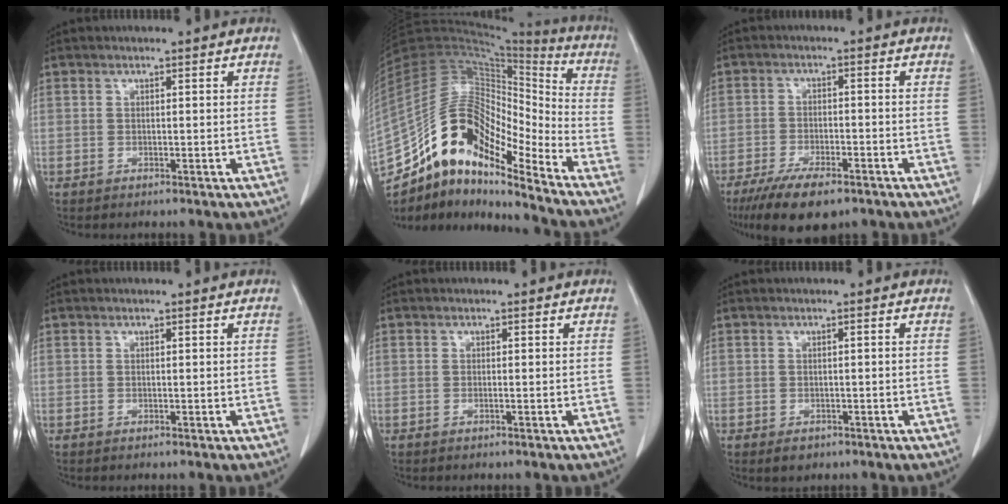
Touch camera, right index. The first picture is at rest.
{"total": 19.1, "force": [-13.8, 5.6, 11.9], "torque": [-0.216, 0.052, -0.245]}
{"total": 9.2, "force": [-6.4, 2.9, 5.8], "torque": [-0.097, -0.013, -0.105]}
{"total": 0.0}
{"total": 0.0}
{"total": 1.7, "force": [-1.0, 1.2, 0.7], "torque": [-0.007, 0.001, -0.005]}